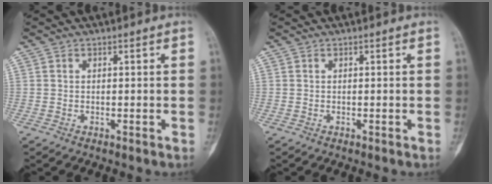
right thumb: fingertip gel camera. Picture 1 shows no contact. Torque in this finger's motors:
{"motor_torque": [0.00, 0.00, 0.07, 0.07, 0.00]}